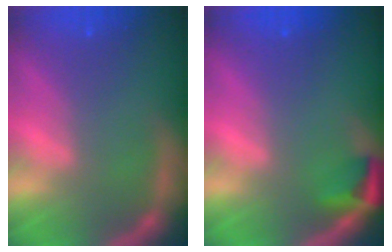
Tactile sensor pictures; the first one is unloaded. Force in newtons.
{"total": 2.4}